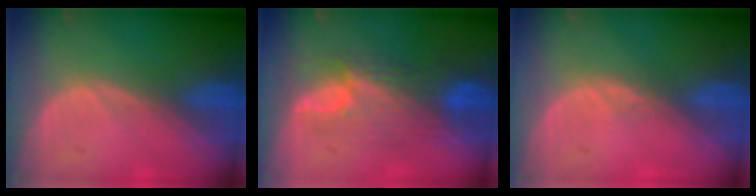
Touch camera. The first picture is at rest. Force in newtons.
{"total": 7.7, "press": 7.5, "slide": 1.7}
{"total": 1.1, "press": 1.0, "slide": 0.5}